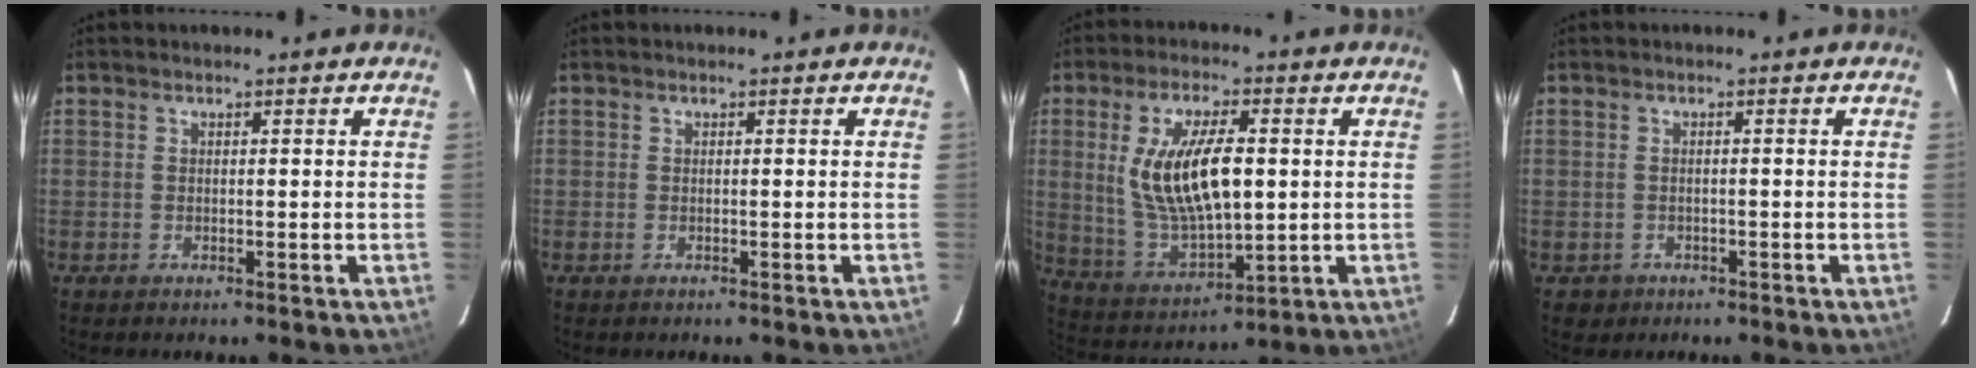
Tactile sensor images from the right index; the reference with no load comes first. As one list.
[{"total": 0.0}, {"total": 15.4, "force": [2.1, 6.4, 13.9], "torque": [-0.271, -0.005, 0.054]}, {"total": 2.3, "force": [-1.0, 2.0, 0.5], "torque": [-0.016, 0.001, -0.007]}]